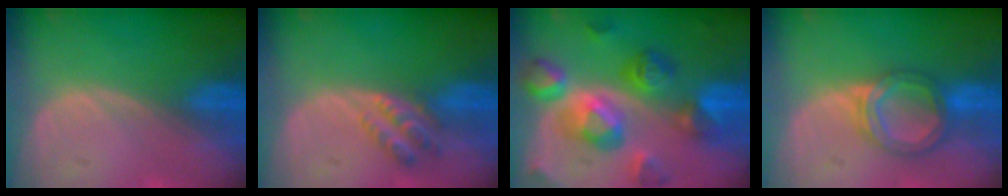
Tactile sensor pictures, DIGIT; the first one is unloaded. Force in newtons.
{"total": 4.6, "press": 3.8, "slide": 2.5}
{"total": 11.4, "press": 11.4, "slide": 0.9}
{"total": 6.2, "press": 5.7, "slide": 2.5}